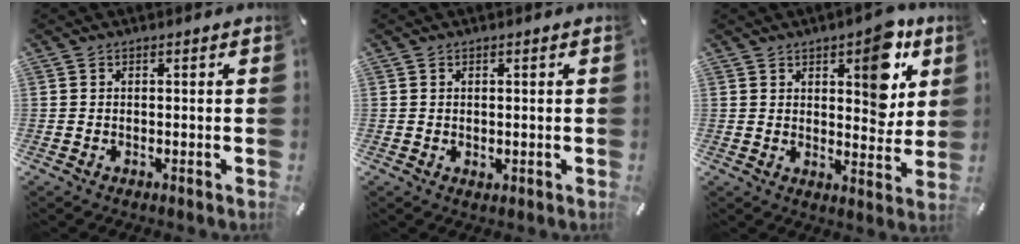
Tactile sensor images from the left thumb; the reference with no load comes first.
{"total": 0.7, "force": [0.2, 0.6, 0.4], "torque": [-0.008, 0.003, 0.003]}
{"total": 11.4, "force": [5.5, 6.1, 7.9], "torque": [-0.067, -0.037, 0.086]}